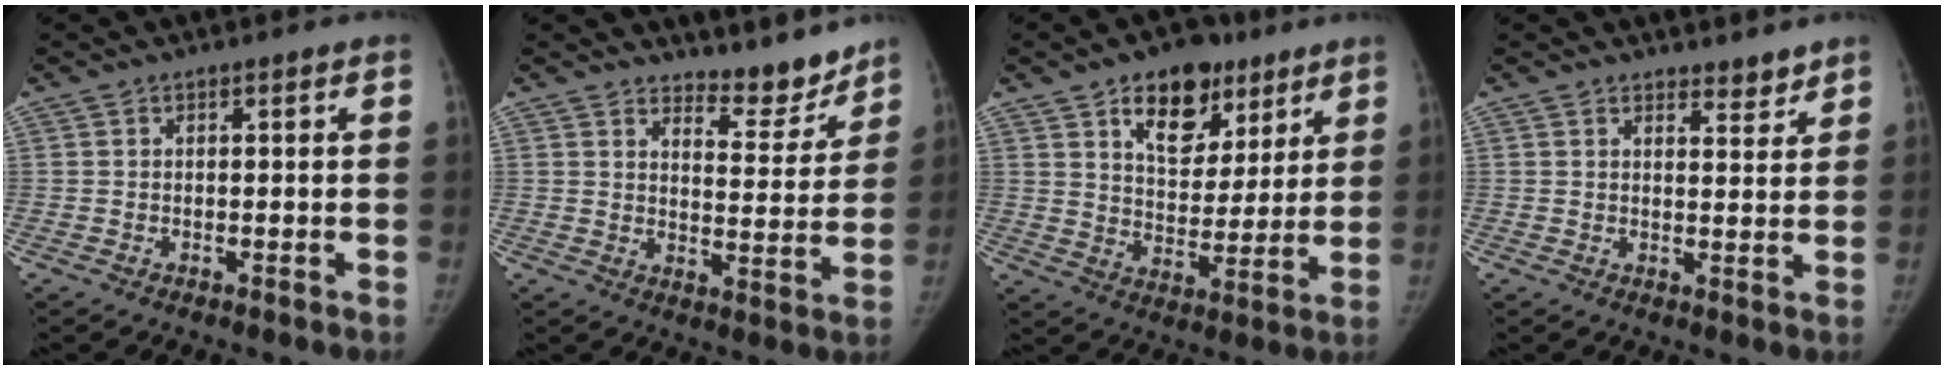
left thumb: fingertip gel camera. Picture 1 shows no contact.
{"total": 7.5, "force": [7.1, 2.1, 1.4], "torque": [0.010, -0.069, 0.106]}
{"total": 14.3, "force": [8.2, 8.8, 7.8], "torque": [-0.073, -0.039, 0.130]}
{"total": 3.0, "force": [2.7, 1.0, 0.8], "torque": [0.005, -0.023, 0.039]}